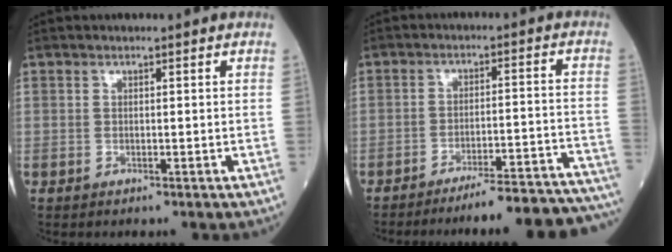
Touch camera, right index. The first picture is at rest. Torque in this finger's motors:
{"motor_torque": [0.27, -0.35, 0.24, 0.03]}